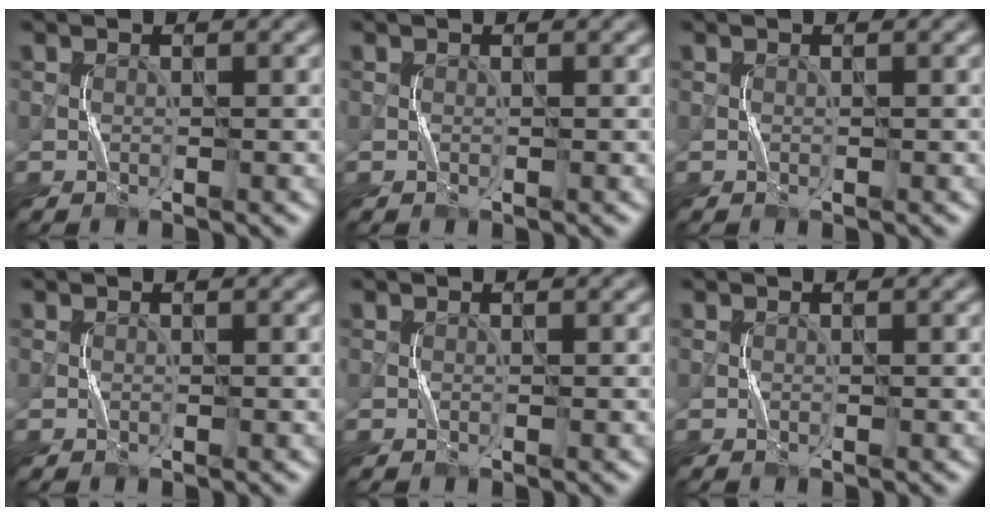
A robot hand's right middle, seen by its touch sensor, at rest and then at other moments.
{"total": 0.0}
{"total": 0.0}
{"total": 0.0}
{"total": 0.0}
{"total": 0.0}